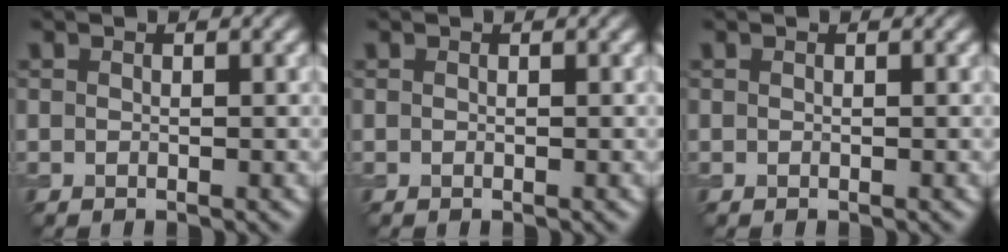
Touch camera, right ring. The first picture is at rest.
{"total": 0.0}
{"total": 0.0}